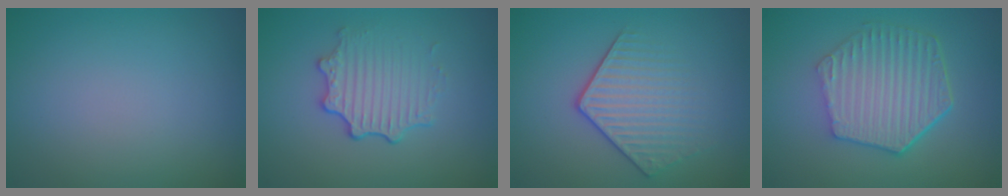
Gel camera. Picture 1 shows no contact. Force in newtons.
{"total": 3.4, "press": 2.7, "slide": 2.1}
{"total": 3.8, "press": 3.1, "slide": 2.2}
{"total": 6.1, "press": 4.5, "slide": 4.0}